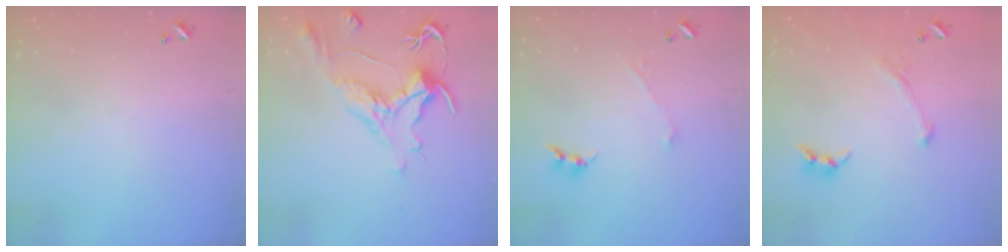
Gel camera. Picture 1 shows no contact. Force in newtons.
{"total": 1.1, "press": 0.0, "slide": 1.1}
{"total": 1.1, "press": 1.0, "slide": 0.6}
{"total": 2.8, "press": 2.6, "slide": 1.0}